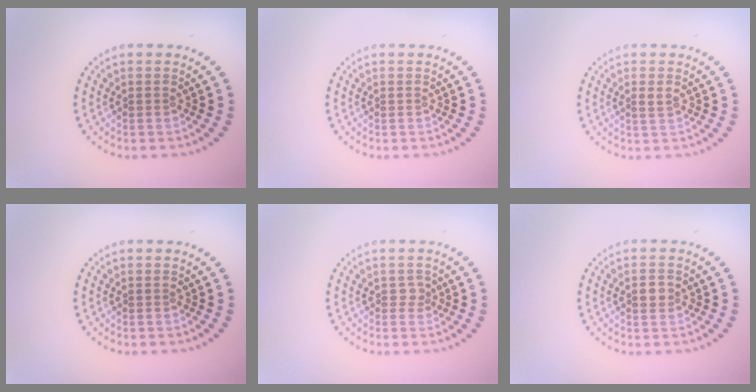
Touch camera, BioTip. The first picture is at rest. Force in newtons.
{"total": 0.0}
{"total": 1.0, "press": 1.0, "slide": 0.3}
{"total": 0.0}
{"total": 0.9, "press": 0.6, "slide": 0.6}
{"total": 1.5, "press": 1.4, "slide": 0.3}